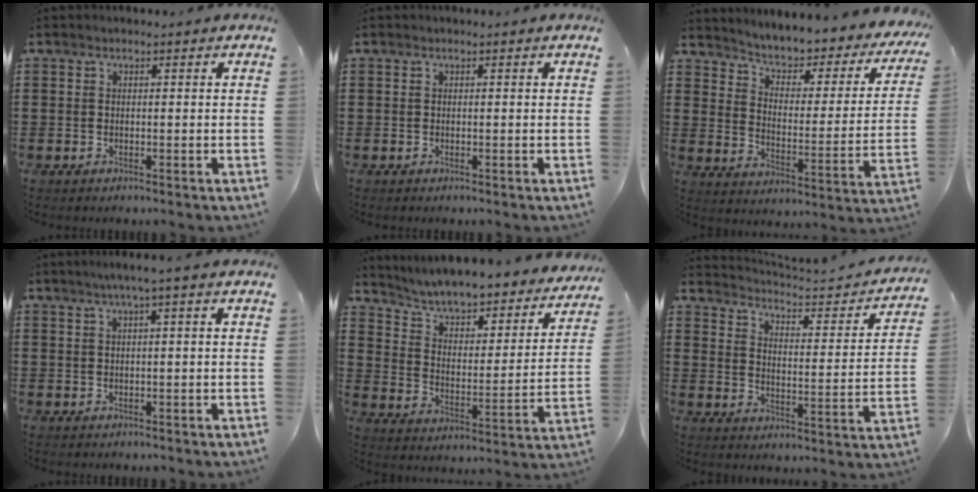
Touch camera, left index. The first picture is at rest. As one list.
[{"total": 0.0}, {"total": 3.2, "force": [2.7, 0.9, 1.5], "torque": [-0.048, -0.030, 0.035]}, {"total": 1.8, "force": [0.2, -0.2, 1.7], "torque": [-0.030, -0.003, 0.002]}, {"total": 5.1, "force": [4.9, 0.2, 1.5], "torque": [-0.054, -0.050, 0.077]}, {"total": 2.3, "force": [2.3, 0.0, 0.4], "torque": [-0.029, -0.025, 0.028]}]